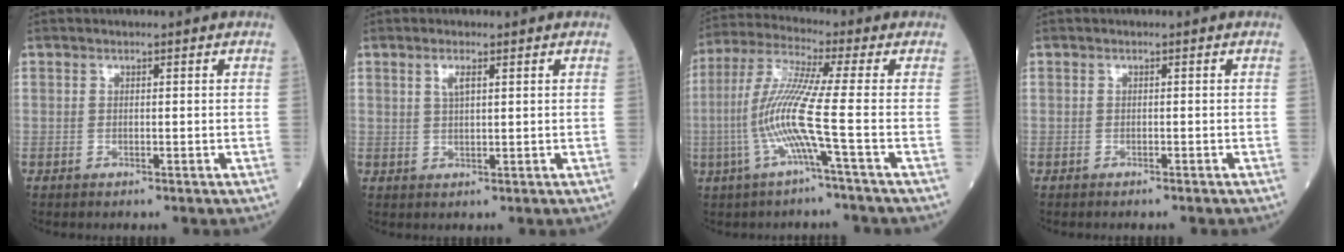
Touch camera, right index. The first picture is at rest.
{"total": 2.1, "force": [1.0, 0.4, 1.8], "torque": [-0.037, 0.001, 0.021]}
{"total": 9.7, "force": [-2.6, -1.3, 9.3], "torque": [-0.201, 0.004, -0.058]}
{"total": 1.1, "force": [-1.0, 0.0, 0.5], "torque": [-0.008, -0.001, -0.011]}